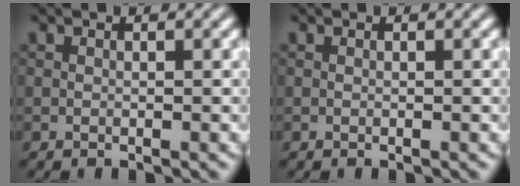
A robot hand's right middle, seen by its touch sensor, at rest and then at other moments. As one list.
[{"total": 0.0}]